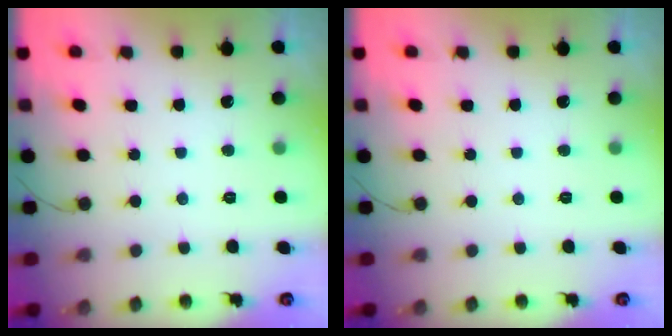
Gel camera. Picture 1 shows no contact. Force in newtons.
{"total": 0.0}